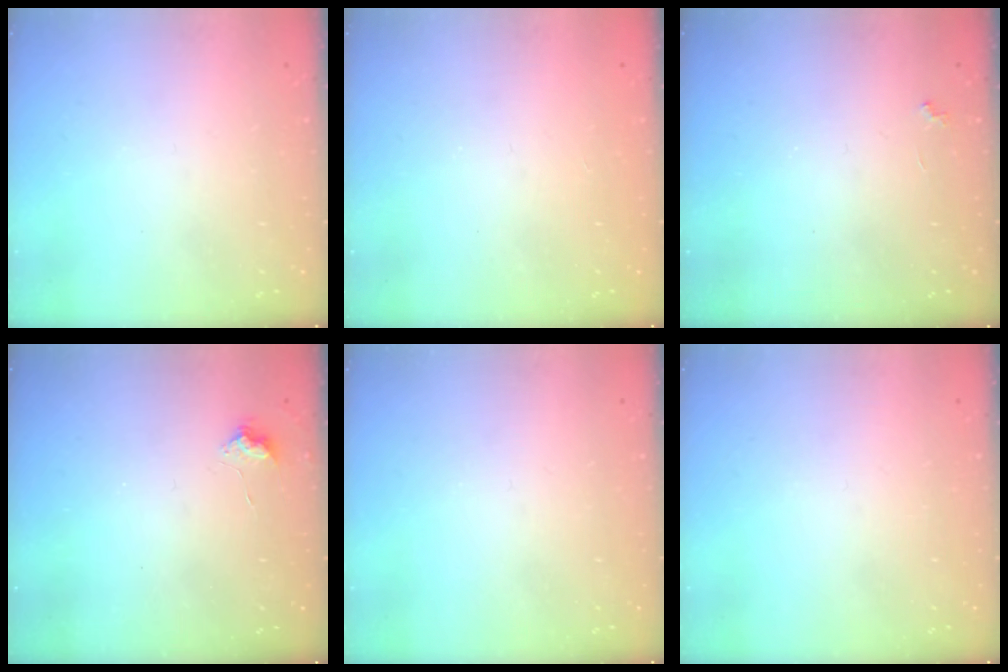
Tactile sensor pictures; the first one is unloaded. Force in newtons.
{"total": 1.5, "press": 1.2, "slide": 0.9}
{"total": 2.3, "press": 2.3, "slide": 0.4}
{"total": 4.4, "press": 4.4, "slide": 0.7}
{"total": 0.0}
{"total": 0.0}